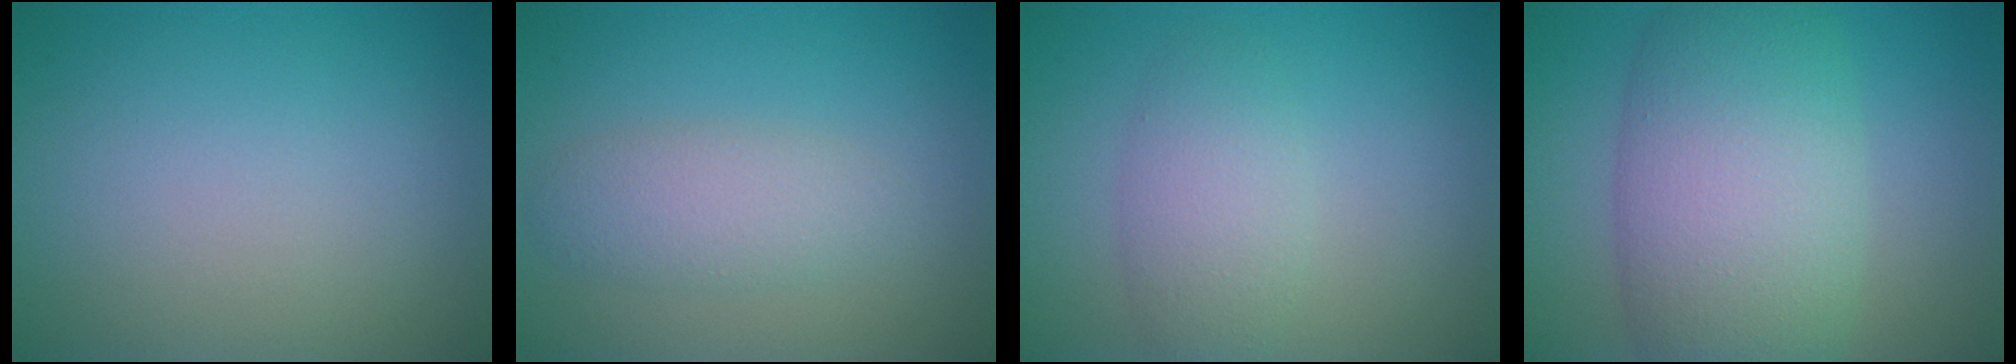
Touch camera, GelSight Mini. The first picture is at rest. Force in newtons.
{"total": 2.9, "press": 2.9, "slide": 0.2}
{"total": 3.2, "press": 3.2, "slide": 0.1}
{"total": 9.8, "press": 9.8, "slide": 0.6}